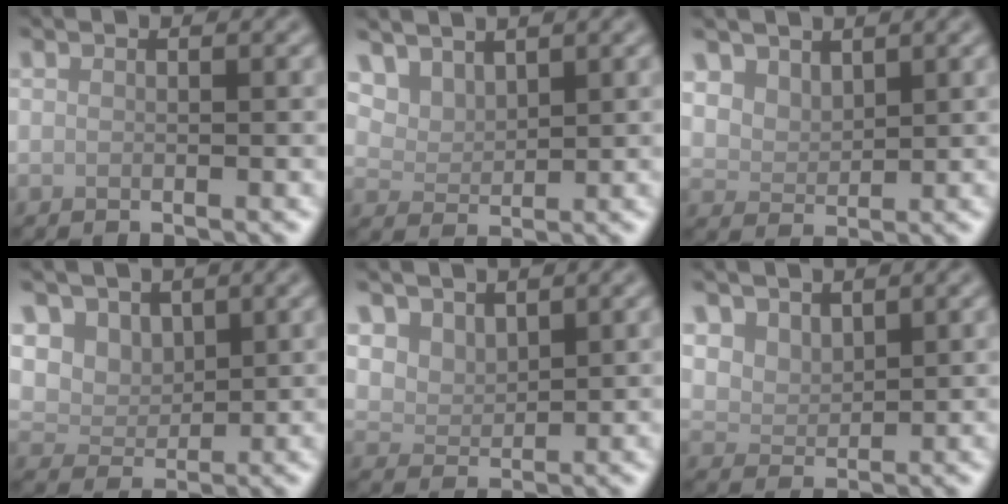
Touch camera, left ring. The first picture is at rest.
{"total": 3.1, "force": [2.6, 1.4, 1.2], "torque": [-0.030, -0.010, 0.061]}
{"total": 2.2, "force": [1.7, 1.2, 0.6], "torque": [-0.019, -0.007, 0.041]}
{"total": 5.2, "force": [2.8, 3.7, 2.3], "torque": [-0.062, -0.008, 0.054]}
{"total": 2.9, "force": [2.2, 1.6, 1.0], "torque": [-0.028, -0.013, 0.054]}
{"total": 2.6, "force": [2.1, 1.4, 0.8], "torque": [-0.024, -0.011, 0.050]}